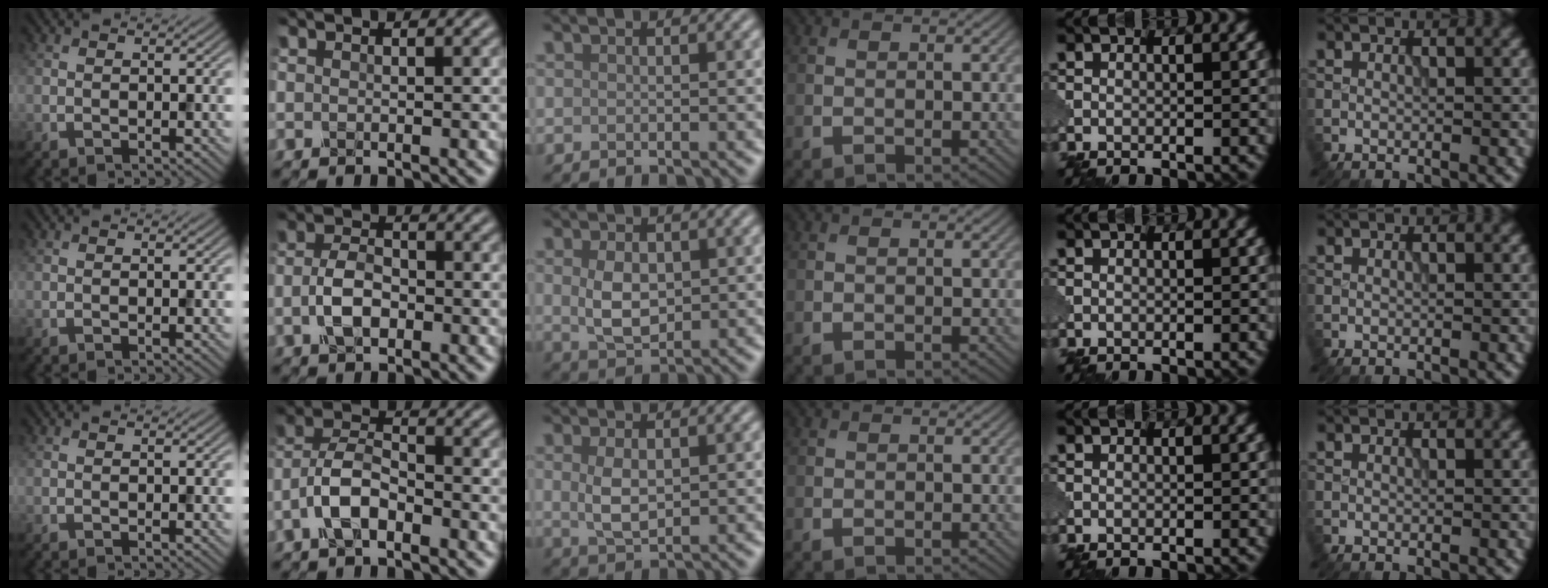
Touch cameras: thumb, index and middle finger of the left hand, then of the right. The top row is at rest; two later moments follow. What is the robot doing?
{"motion": "close", "object": "eyeshadow palette"}